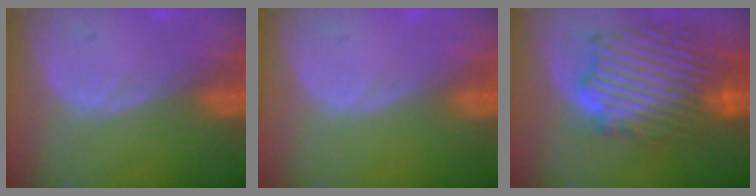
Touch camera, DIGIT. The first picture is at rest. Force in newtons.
{"total": 0.0}
{"total": 12.8, "press": 12.7, "slide": 1.0}